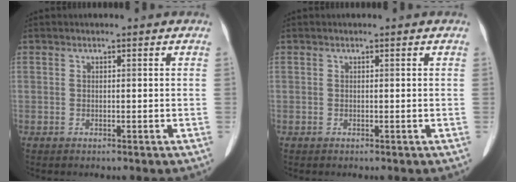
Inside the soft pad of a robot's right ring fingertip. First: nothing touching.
{"total": 0.0}